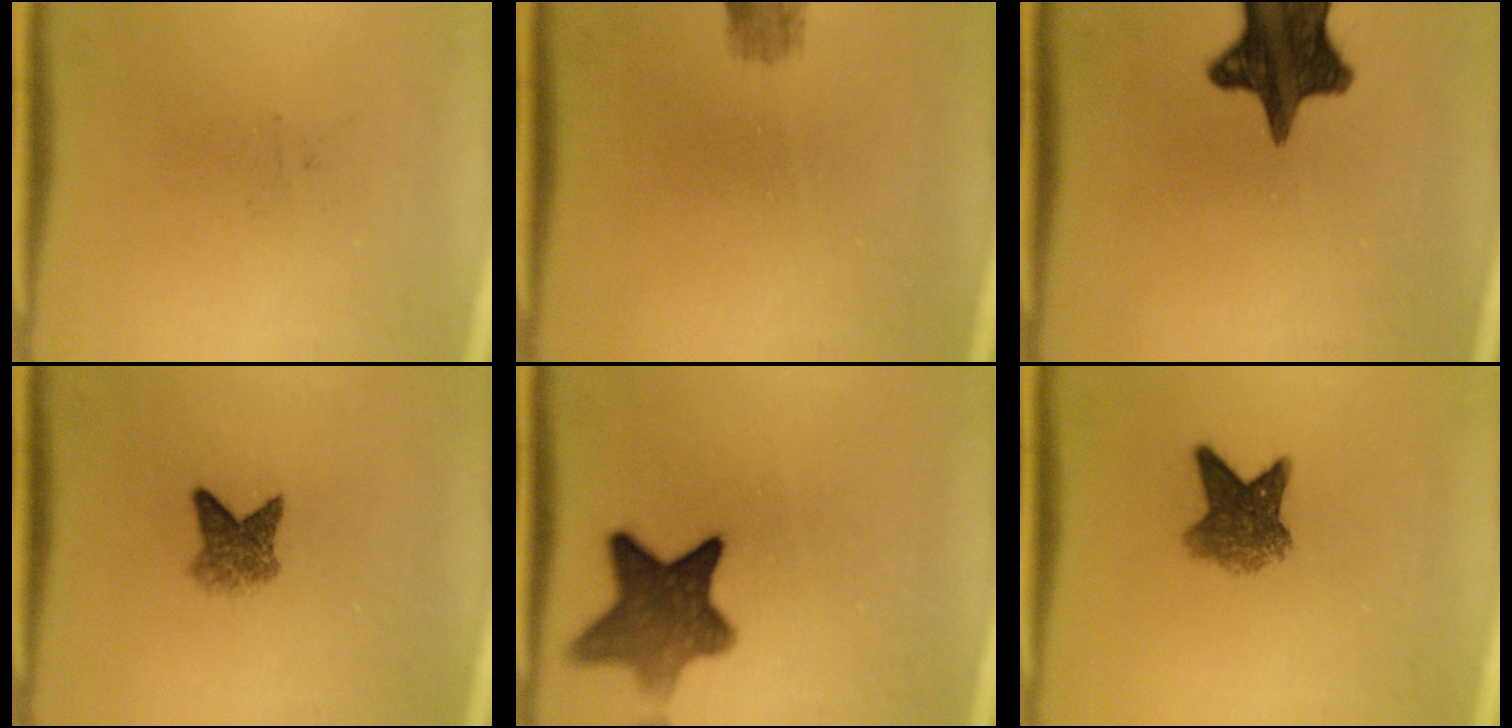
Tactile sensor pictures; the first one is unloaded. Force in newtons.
{"total": 2.3}
{"total": 14.0}
{"total": 3.4}
{"total": 9.1}
{"total": 5.9}